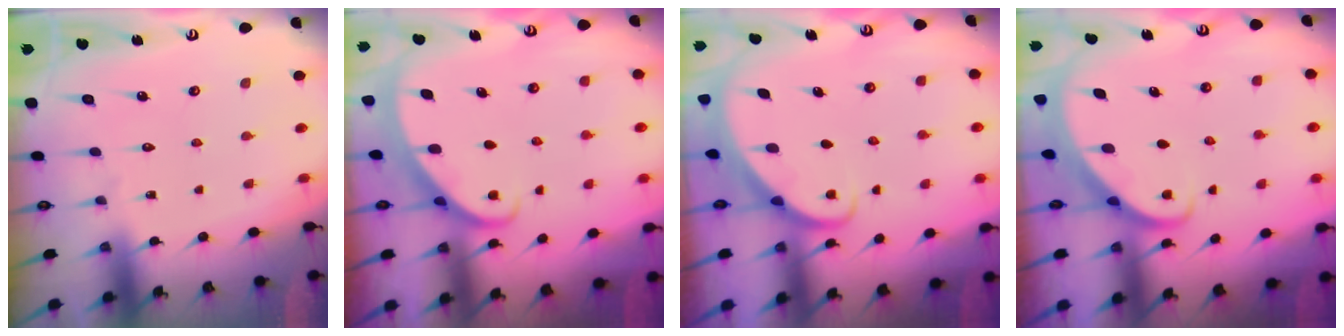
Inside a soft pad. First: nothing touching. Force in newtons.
{"total": 2.2, "press": 2.2, "slide": 0.2}
{"total": 2.3, "press": 2.3, "slide": 0.2}
{"total": 2.2, "press": 2.2, "slide": 0.3}